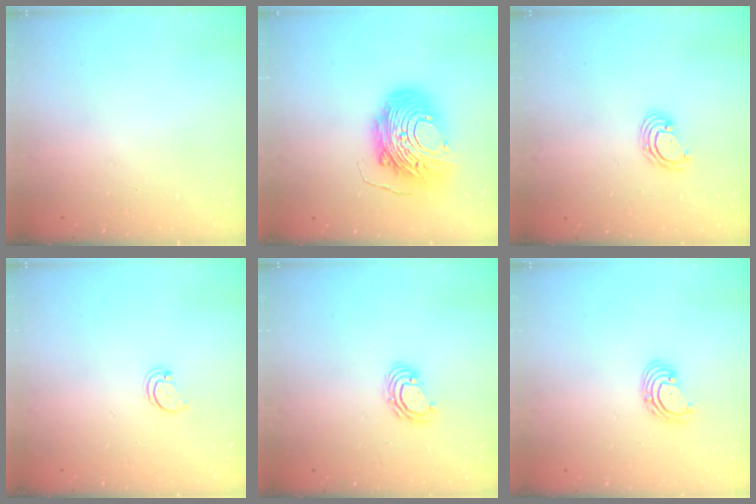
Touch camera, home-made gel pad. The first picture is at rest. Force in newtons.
{"total": 17.9, "press": 17.9, "slide": 1.5}
{"total": 3.1, "press": 3.1, "slide": 0.1}
{"total": 2.0, "press": 2.0, "slide": 0.2}
{"total": 5.7, "press": 5.7, "slide": 0.2}
{"total": 2.7, "press": 2.7, "slide": 0.3}